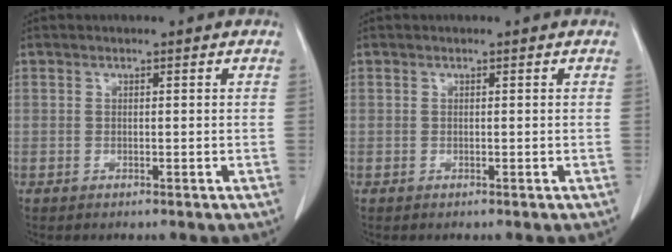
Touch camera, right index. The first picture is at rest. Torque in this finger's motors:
{"motor_torque": [0.00, 0.00, 0.00, 0.00]}